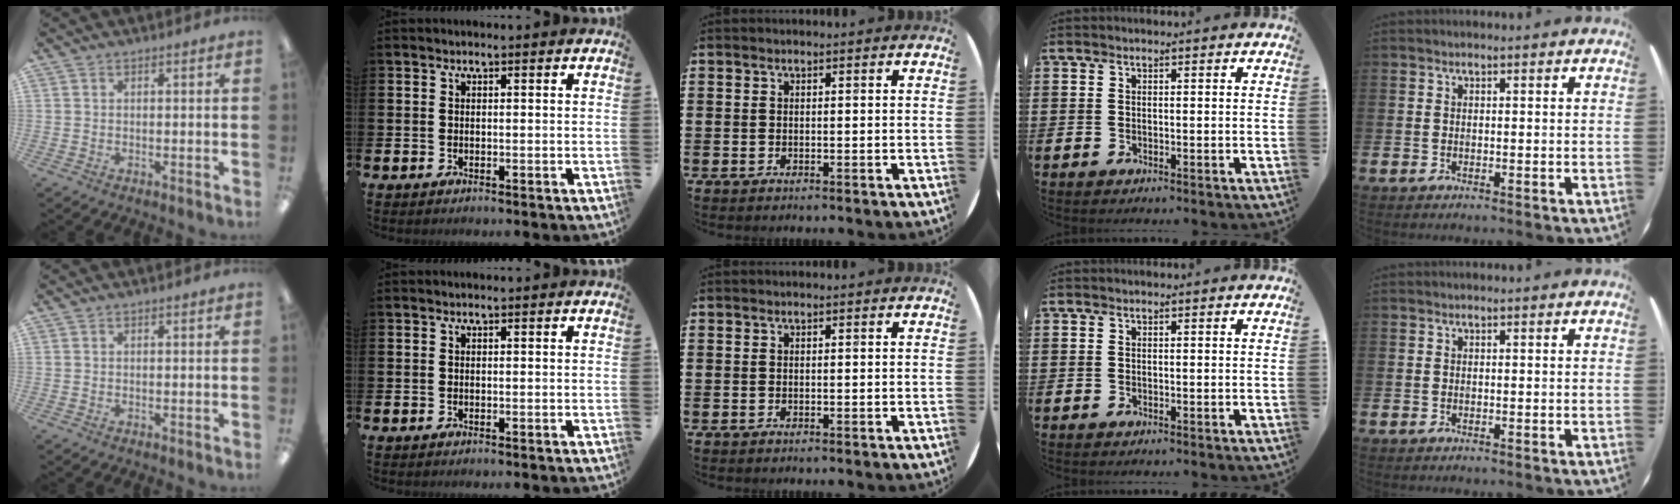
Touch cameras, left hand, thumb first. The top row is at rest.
{}